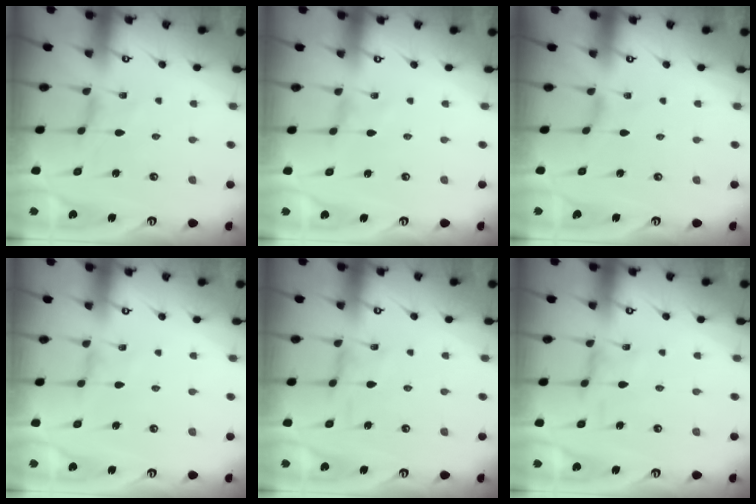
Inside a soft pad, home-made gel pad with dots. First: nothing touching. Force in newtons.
{"total": 0.0}
{"total": 0.0}
{"total": 0.0}
{"total": 1.1, "press": 1.1, "slide": 0.1}
{"total": 0.9, "press": 0.8, "slide": 0.3}